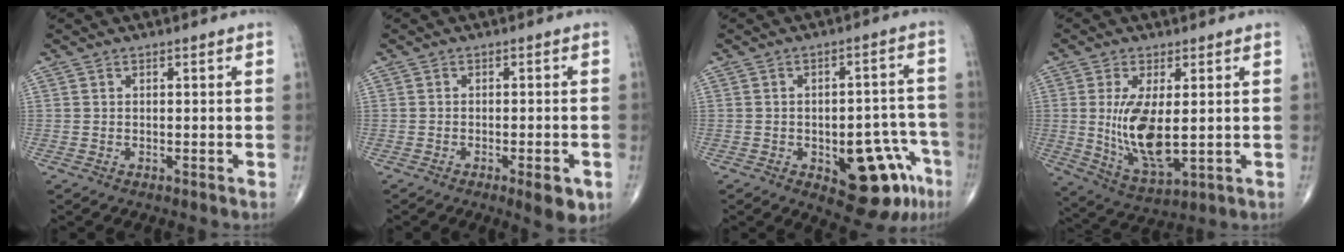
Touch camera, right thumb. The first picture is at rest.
{"total": 5.1, "force": [-2.4, 1.5, 4.3], "torque": [-0.051, -0.003, -0.029]}
{"total": 14.7, "force": [-6.5, 6.8, 11.3], "torque": [-0.102, 0.043, -0.072]}
{"total": 11.9, "force": [0.4, 4.8, 10.9], "torque": [-0.211, -0.025, 0.022]}